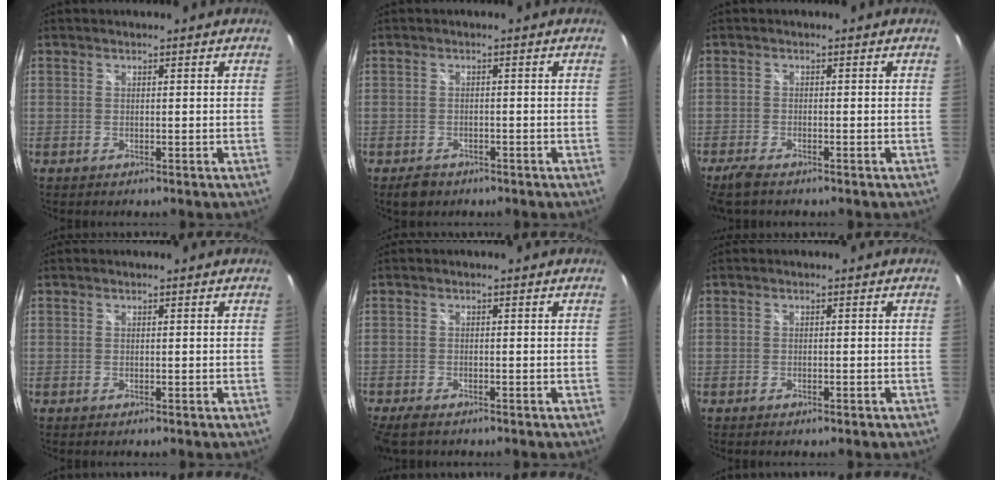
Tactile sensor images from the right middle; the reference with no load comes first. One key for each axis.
{"total": 3.0, "fx": -2.1, "fy": 2.0, "fz": 1.0, "tx": -0.024, "ty": -0.004, "tz": -0.029}
{"total": 3.7, "fx": -2.9, "fy": 0.9, "fz": 2.1, "tx": -0.055, "ty": -0.012, "tz": -0.058}
{"total": 0.0}
{"total": 4.7, "fx": -3.7, "fy": 1.5, "fz": 2.5, "tx": -0.061, "ty": -0.024, "tz": -0.070}
{"total": 1.8, "fx": -1.4, "fy": 0.6, "fz": 1.1, "tx": -0.017, "ty": -0.007, "tz": -0.020}